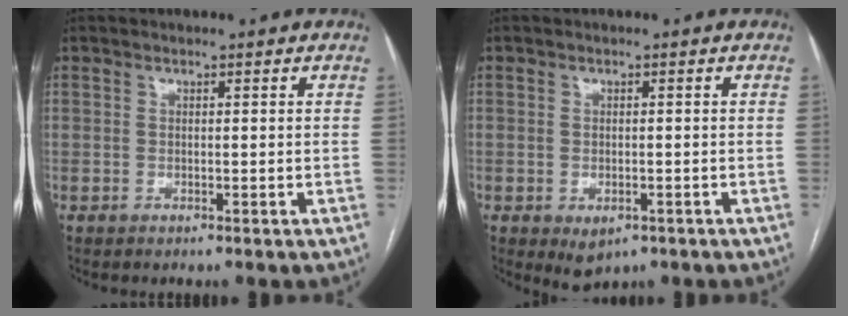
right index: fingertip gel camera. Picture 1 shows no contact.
{"total": 3.2, "force": [-1.4, 2.0, 2.0], "torque": [-0.029, -0.003, -0.004]}